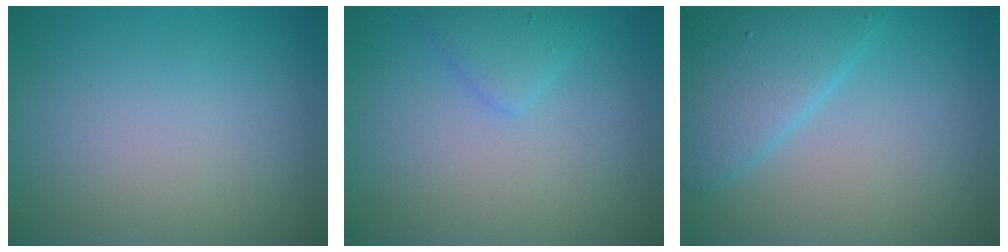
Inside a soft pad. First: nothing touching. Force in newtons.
{"total": 1.7, "press": 1.7, "slide": 0.1}
{"total": 4.7, "press": 4.7, "slide": 0.2}